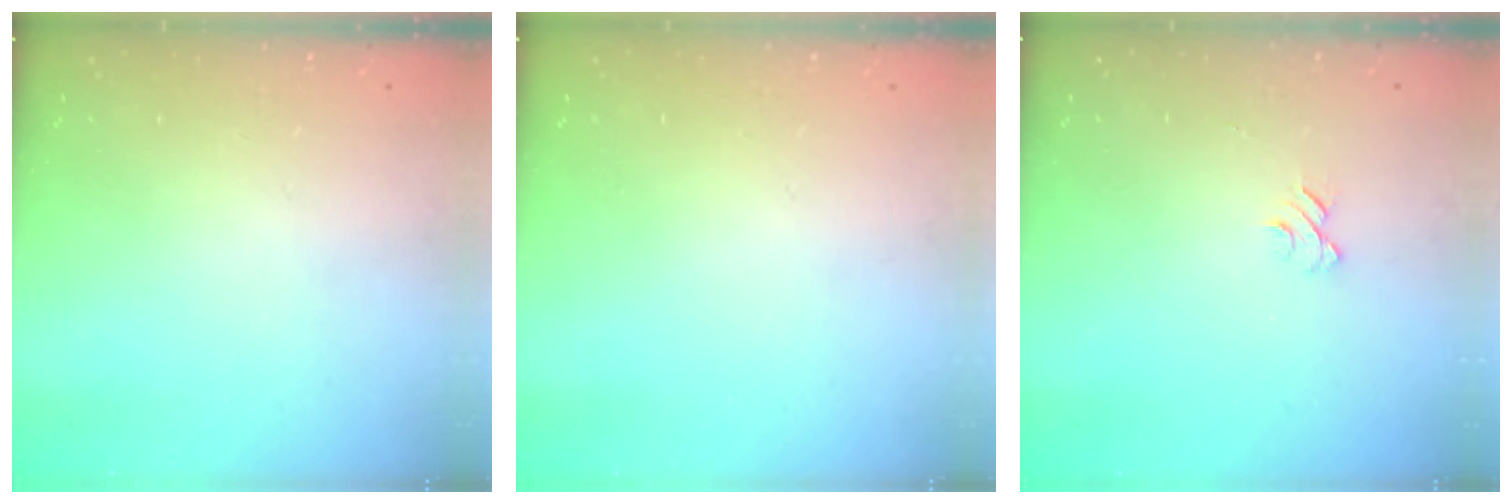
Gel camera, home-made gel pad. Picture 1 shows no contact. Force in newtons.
{"total": 0.0}
{"total": 5.1, "press": 5.1, "slide": 0.3}